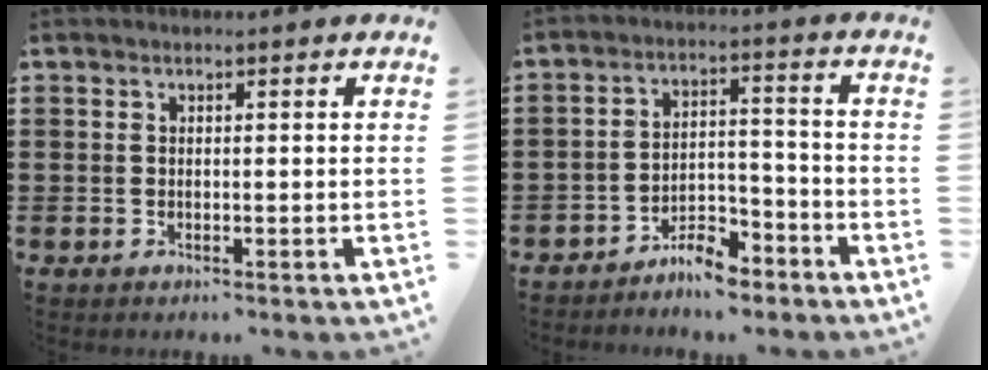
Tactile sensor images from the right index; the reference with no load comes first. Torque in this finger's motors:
{"motor_torque": [1.04, -0.62, 0.21, 0.06]}